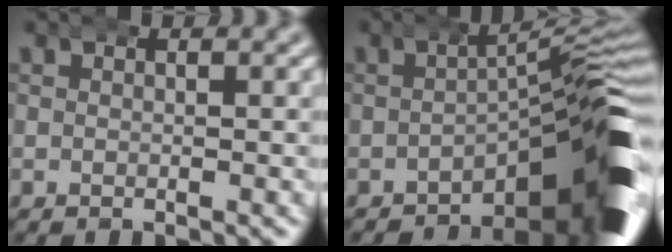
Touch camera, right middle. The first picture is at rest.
{"total": 14.2, "force": [-5.2, 4.9, 12.3], "torque": [-0.126, 0.005, -0.074]}